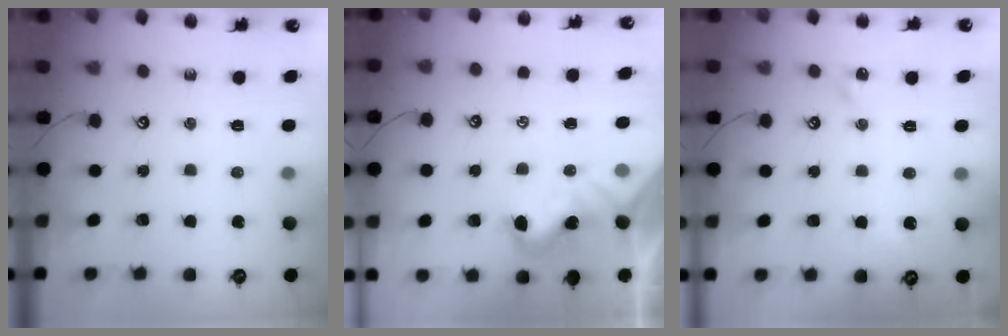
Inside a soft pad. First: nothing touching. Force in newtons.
{"total": 1.7, "press": 1.7, "slide": 0.1}
{"total": 2.7, "press": 2.6, "slide": 0.5}